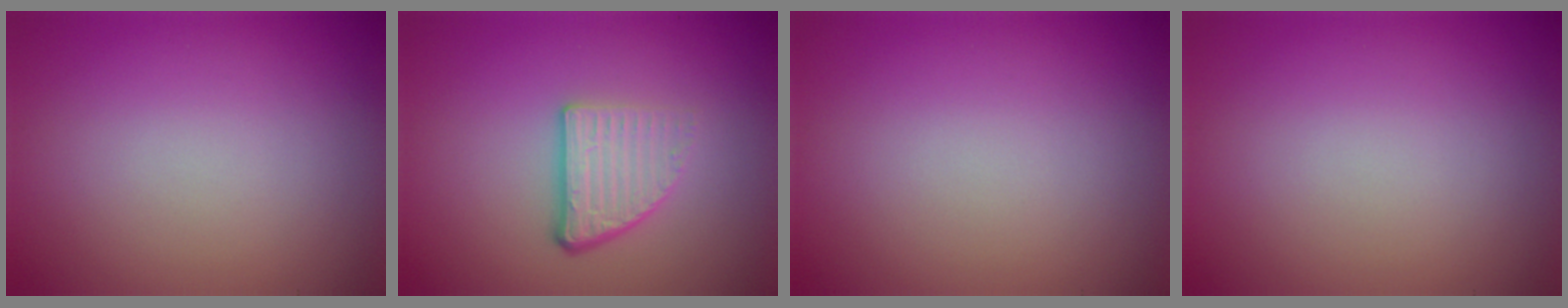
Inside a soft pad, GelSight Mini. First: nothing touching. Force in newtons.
{"total": 3.8, "press": 2.4, "slide": 3.0}
{"total": 0.0}
{"total": 0.0}